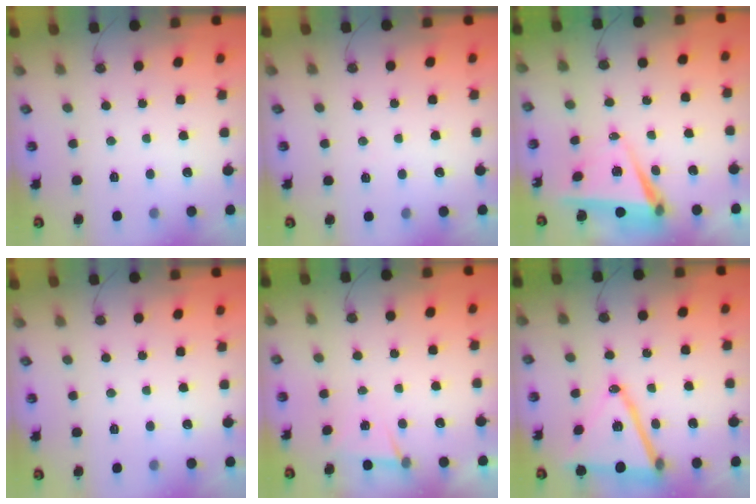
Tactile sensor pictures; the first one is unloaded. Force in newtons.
{"total": 5.4, "press": 3.7, "slide": 3.9}
{"total": 6.3, "press": 4.6, "slide": 4.3}
{"total": 0.0}
{"total": 4.7, "press": 1.6, "slide": 4.4}
{"total": 17.2, "press": 16.8, "slide": 3.6}